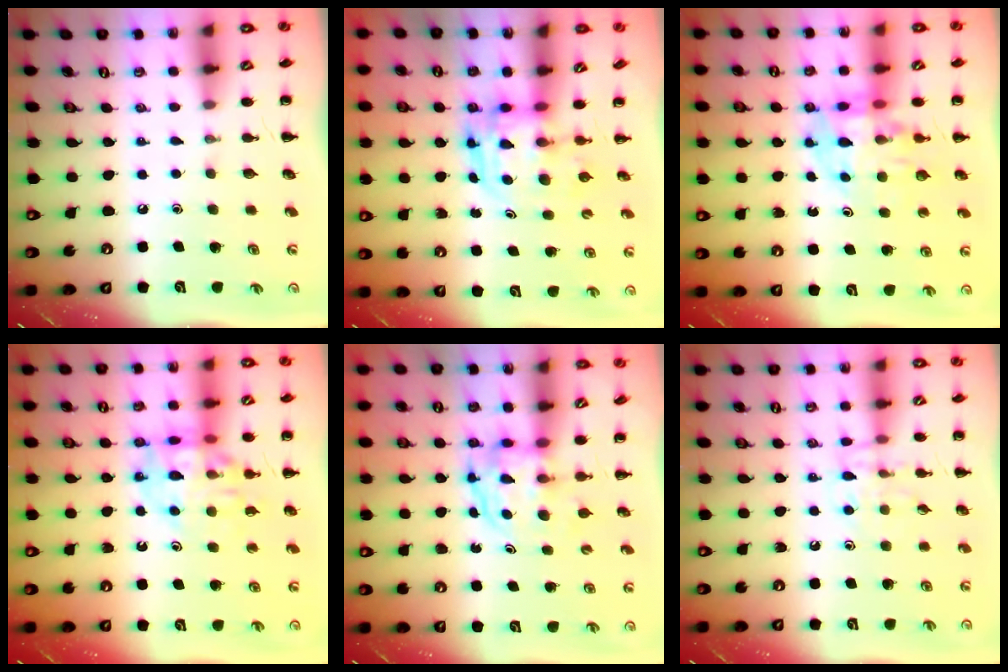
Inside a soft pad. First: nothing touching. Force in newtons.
{"total": 4.6, "press": 4.4, "slide": 1.1}
{"total": 10.2, "press": 9.8, "slide": 3.0}
{"total": 14.1, "press": 13.9, "slide": 2.4}
{"total": 3.7, "press": 3.7, "slide": 0.3}
{"total": 9.8, "press": 9.8, "slide": 1.1}